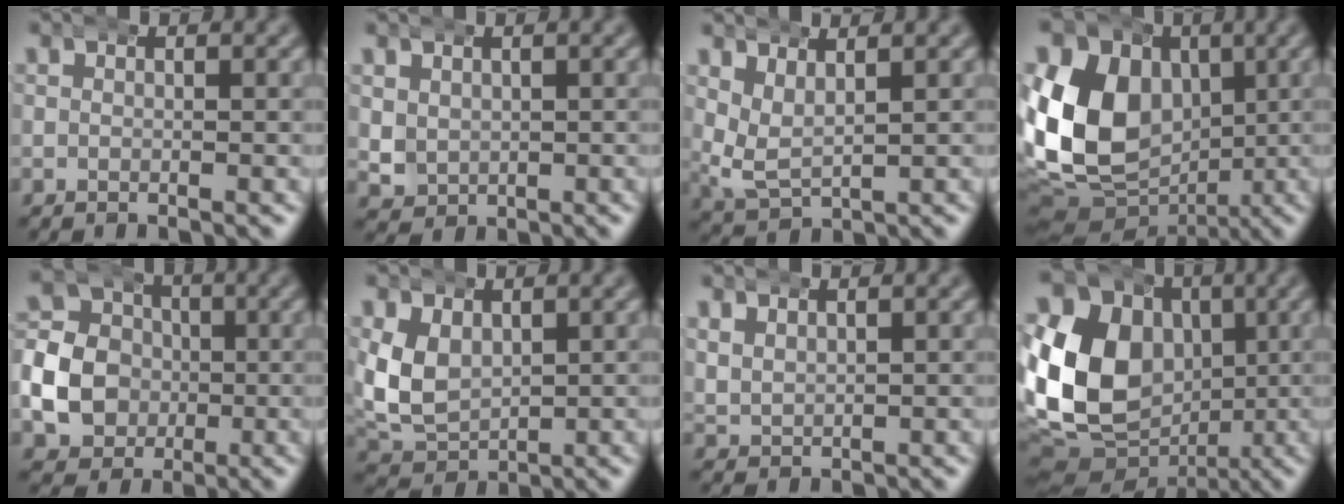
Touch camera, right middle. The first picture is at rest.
{"total": 2.7, "force": [0.8, 2.4, 1.0], "torque": [-0.044, -0.017, 0.026]}
{"total": 4.1, "force": [1.8, 2.8, 2.4], "torque": [-0.071, -0.020, 0.043]}
{"total": 15.6, "force": [1.0, 12.7, 9.0], "torque": [-0.193, -0.039, 0.032]}
{"total": 9.4, "force": [-0.2, 8.5, 4.0], "torque": [-0.101, -0.031, -0.004]}
{"total": 6.6, "force": [0.5, 5.6, 3.4], "torque": [-0.113, -0.030, 0.028]}
{"total": 2.4, "force": [1.7, 1.5, 0.8], "torque": [-0.028, -0.006, 0.042]}
{"total": 17.7, "force": [0.7, 14.5, 10.0], "torque": [-0.217, -0.044, 0.026]}